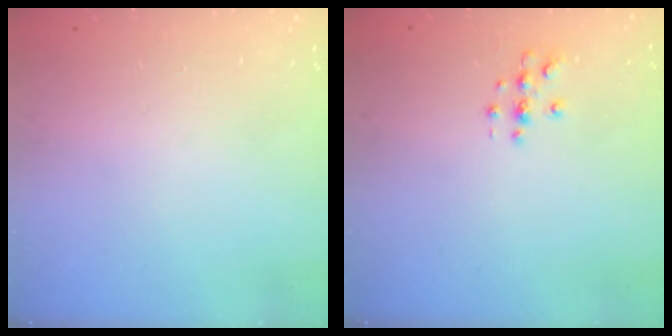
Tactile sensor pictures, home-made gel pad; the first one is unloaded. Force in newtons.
{"total": 3.0, "press": 3.0, "slide": 0.3}